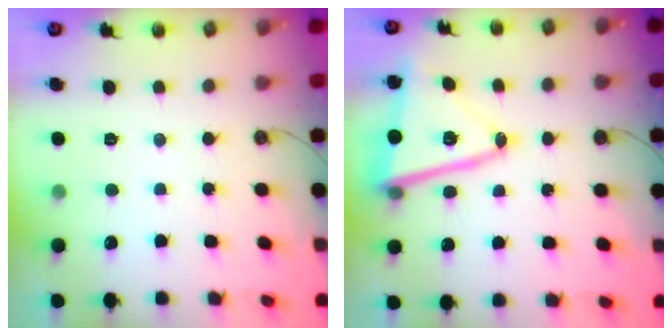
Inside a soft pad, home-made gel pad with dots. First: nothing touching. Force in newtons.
{"total": 14.5, "press": 14.4, "slide": 2.0}